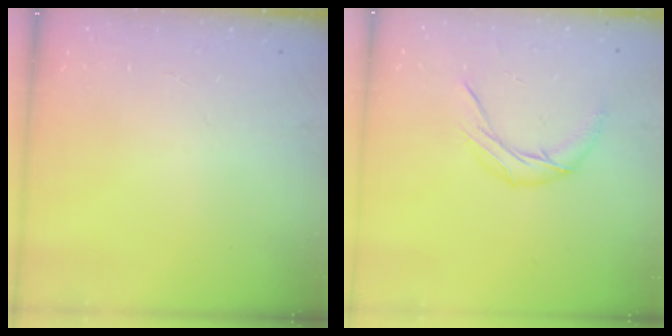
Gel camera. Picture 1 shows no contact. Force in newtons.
{"total": 8.4, "press": 8.4, "slide": 0.3}